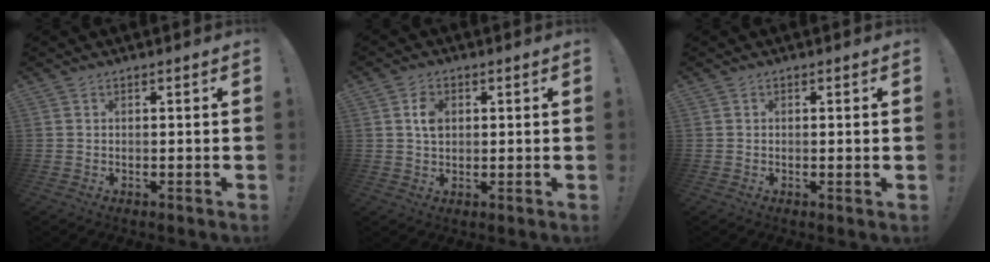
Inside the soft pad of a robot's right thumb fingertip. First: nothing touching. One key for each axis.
{"total": 4.4, "fx": 0.9, "fy": 3.4, "fz": 2.6, "tx": -0.038, "ty": 0.001, "tz": 0.015}
{"total": 0.9, "fx": 0.2, "fy": -0.2, "fz": 0.8, "tx": -0.011, "ty": -0.003, "tz": 0.001}